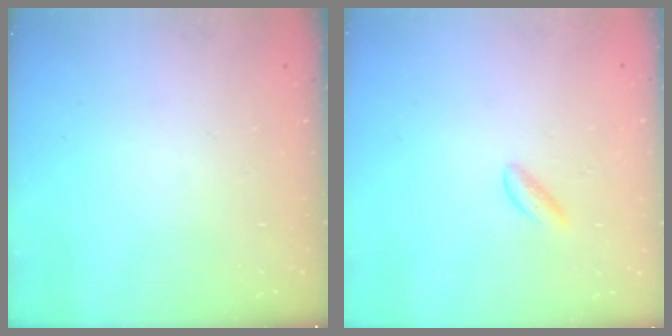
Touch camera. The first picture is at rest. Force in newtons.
{"total": 2.4, "press": 2.3, "slide": 0.7}